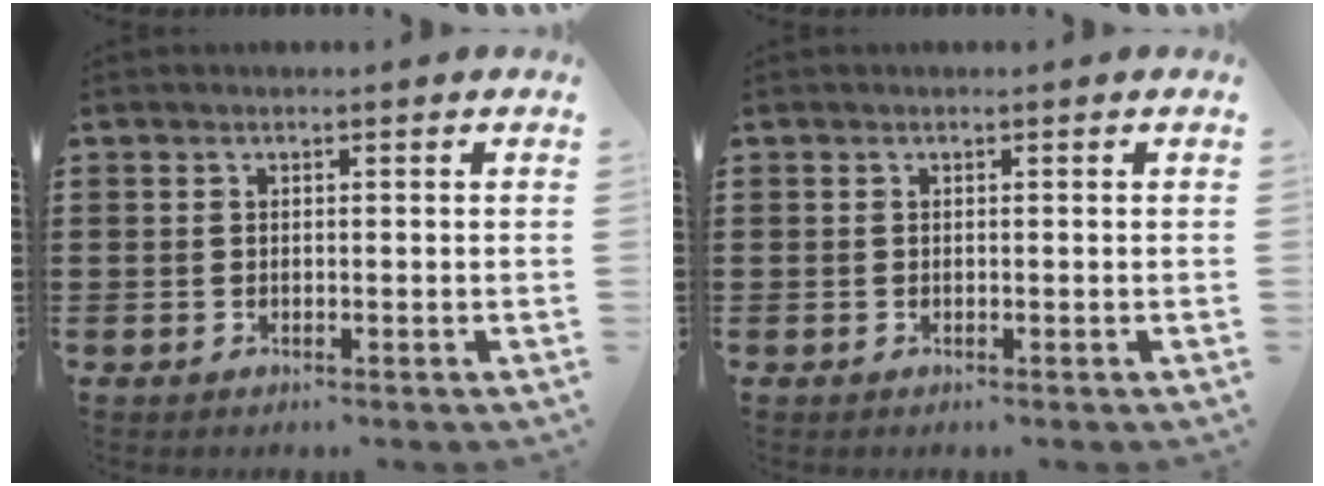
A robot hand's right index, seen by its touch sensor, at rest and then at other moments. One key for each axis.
{"total": 0.0}